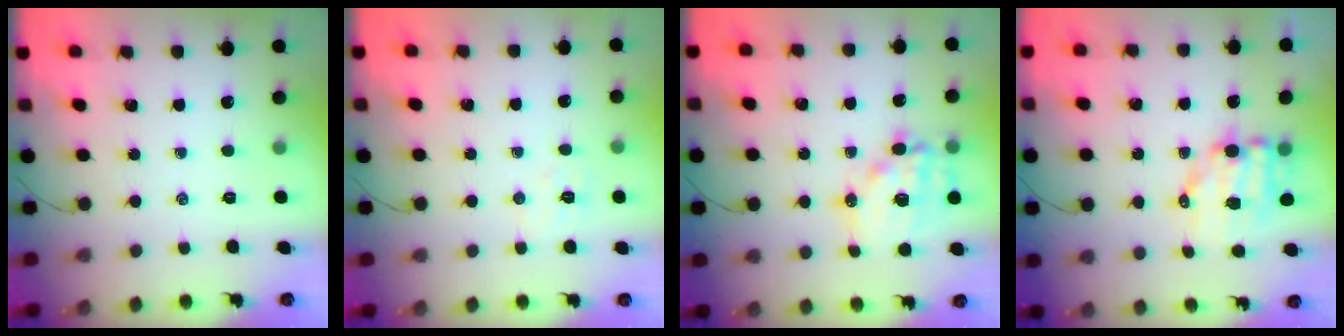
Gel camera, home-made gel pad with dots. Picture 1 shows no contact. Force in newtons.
{"total": 4.6, "press": 4.5, "slide": 1.1}
{"total": 15.1, "press": 14.7, "slide": 3.3}
{"total": 9.3, "press": 9.1, "slide": 1.8}